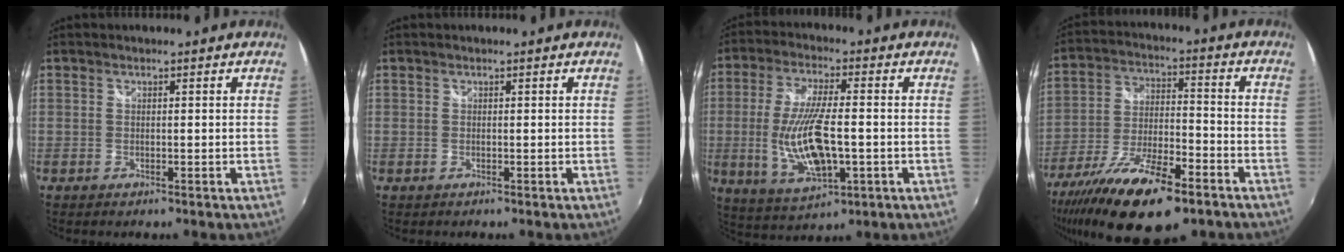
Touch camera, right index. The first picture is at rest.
{"total": 0.0}
{"total": 14.2, "force": [-2.3, 4.9, 13.2], "torque": [-0.259, -0.017, -0.032]}
{"total": 22.2, "force": [-14.6, 7.2, 15.1], "torque": [-0.295, -0.056, -0.247]}